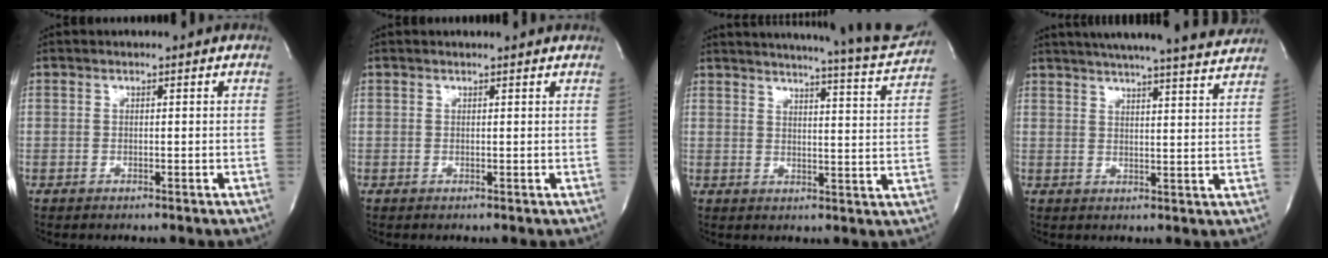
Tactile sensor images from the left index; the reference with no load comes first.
{"total": 1.8, "force": [1.7, -0.1, 0.5], "torque": [-0.013, 0.005, 0.016]}
{"total": 19.0, "force": [17.7, 0.0, 6.8], "torque": [-0.101, -0.063, 0.208]}
{"total": 20.3, "force": [18.5, 0.2, 8.4], "torque": [-0.136, -0.013, 0.235]}